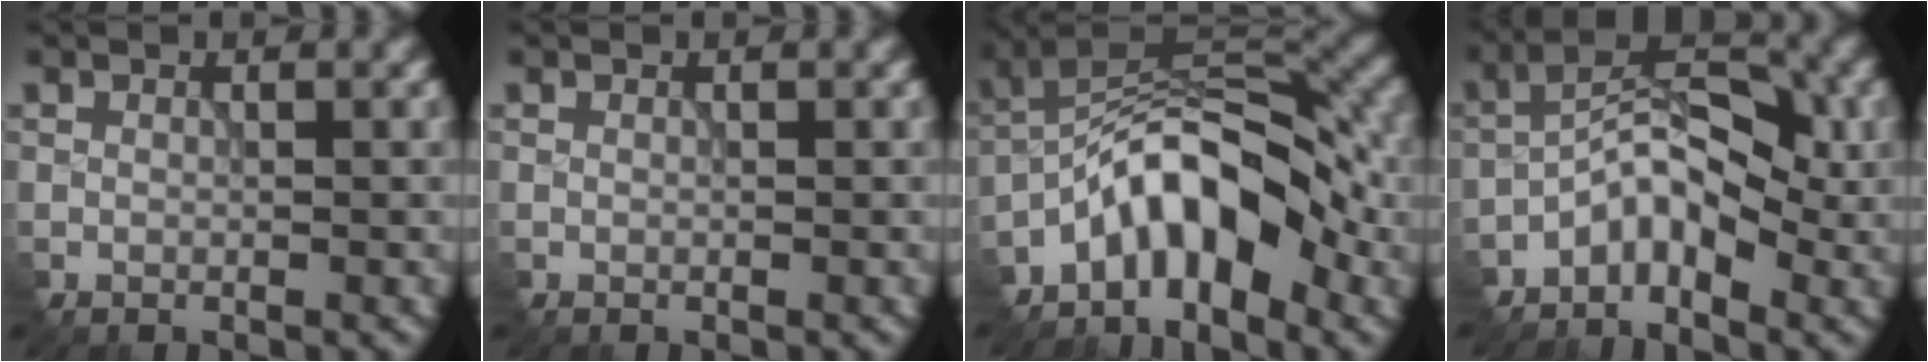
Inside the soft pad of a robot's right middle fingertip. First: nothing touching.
{"total": 0.0}
{"total": 8.4, "force": [-4.3, 3.9, 6.0], "torque": [-0.084, 0.021, -0.085]}
{"total": 5.3, "force": [-2.6, 2.7, 3.8], "torque": [-0.056, 0.016, -0.051]}